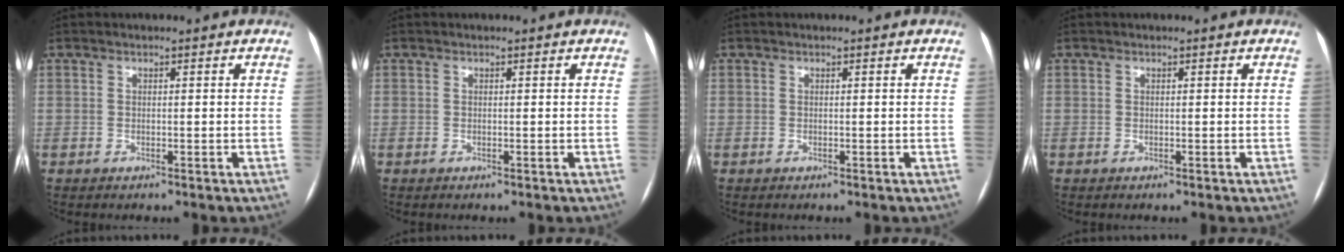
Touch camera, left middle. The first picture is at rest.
{"total": 0.0}
{"total": 0.0}
{"total": 0.0}